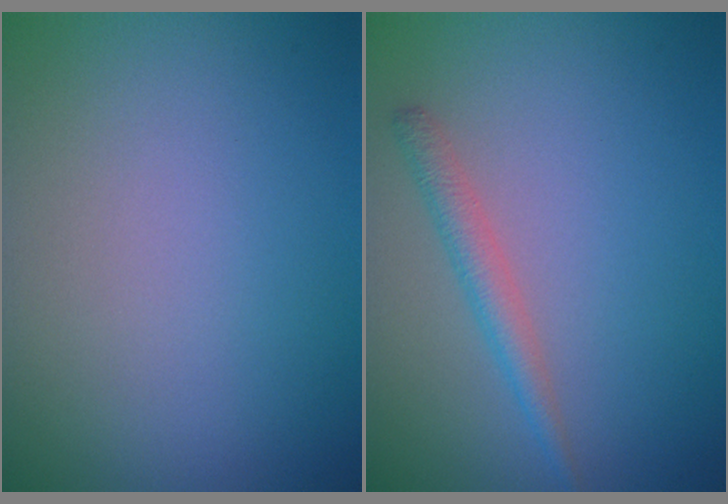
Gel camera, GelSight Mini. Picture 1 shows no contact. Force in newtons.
{"total": 1.9, "press": 1.9, "slide": 0.0}